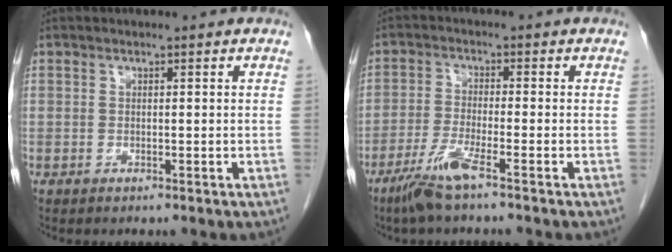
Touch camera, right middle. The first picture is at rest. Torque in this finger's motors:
{"motor_torque": [0.53, -0.45, 0.08, 0.05]}